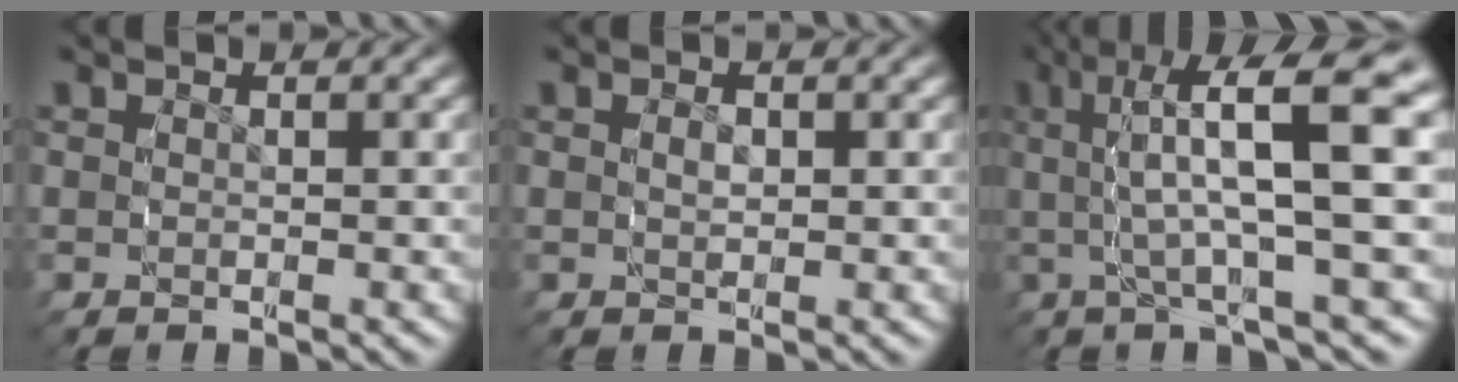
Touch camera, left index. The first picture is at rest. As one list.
[{"total": 1.1, "force": [-0.1, 0.7, 0.7], "torque": [-0.018, -0.010, 0.002]}, {"total": 9.2, "force": [1.6, 2.5, 8.7], "torque": [-0.135, 0.020, 0.013]}]